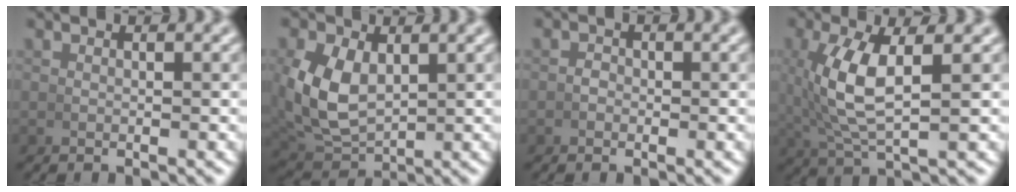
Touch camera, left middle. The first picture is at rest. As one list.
[{"total": 6.9, "force": [0.7, 4.9, 4.7], "torque": [-0.117, -0.022, 0.034]}, {"total": 0.5, "force": [-0.4, 0.4, 0.1], "torque": [-0.004, -0.004, -0.007]}, {"total": 5.3, "force": [0.9, 1.7, 5.0], "torque": [-0.112, 0.001, 0.026]}]